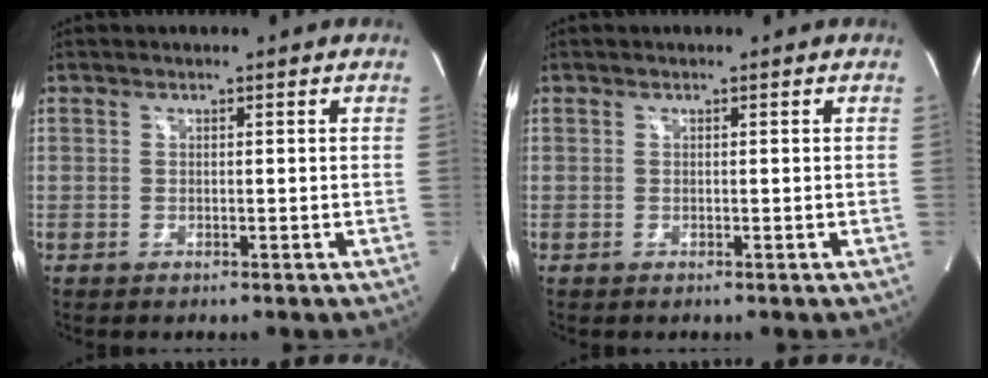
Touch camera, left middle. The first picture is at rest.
{"total": 0.0}